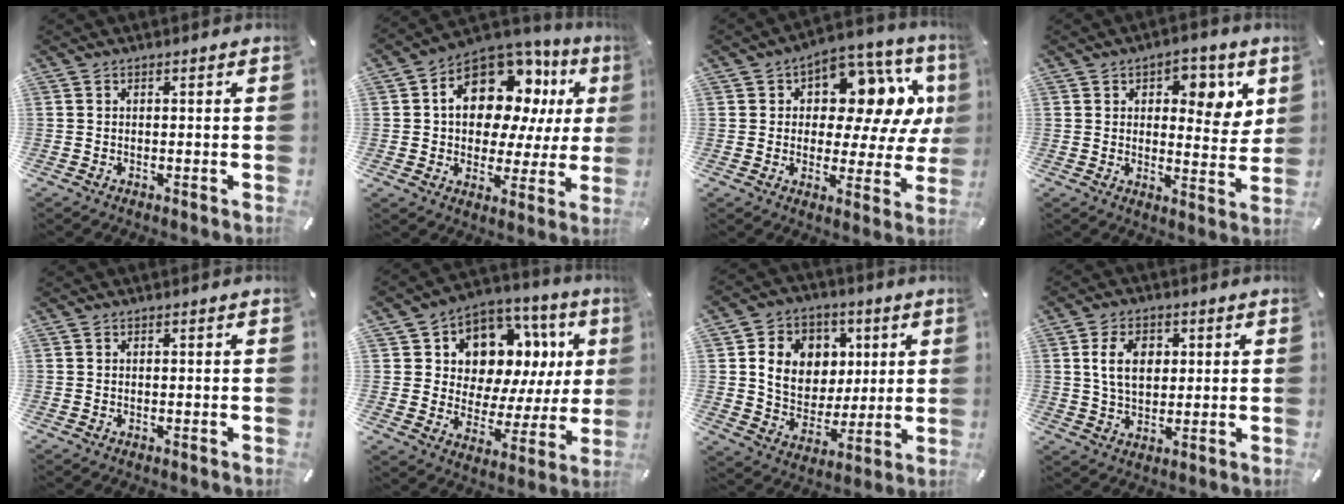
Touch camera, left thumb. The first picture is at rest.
{"total": 16.9, "force": [6.9, 11.1, 10.8], "torque": [-0.180, -0.043, 0.122]}
{"total": 14.9, "force": [5.5, 8.8, 10.7], "torque": [-0.147, -0.039, 0.094]}
{"total": 8.0, "force": [3.6, 4.6, 5.5], "torque": [-0.053, -0.020, 0.052]}
{"total": 0.0}
{"total": 10.5, "force": [5.9, 7.6, 4.1], "torque": [-0.067, -0.065, 0.104]}
{"total": 12.8, "force": [3.1, 11.4, 4.8], "torque": [-0.082, -0.006, 0.068]}
{"total": 8.5, "force": [1.9, 6.1, 5.6], "torque": [-0.112, 0.001, 0.027]}